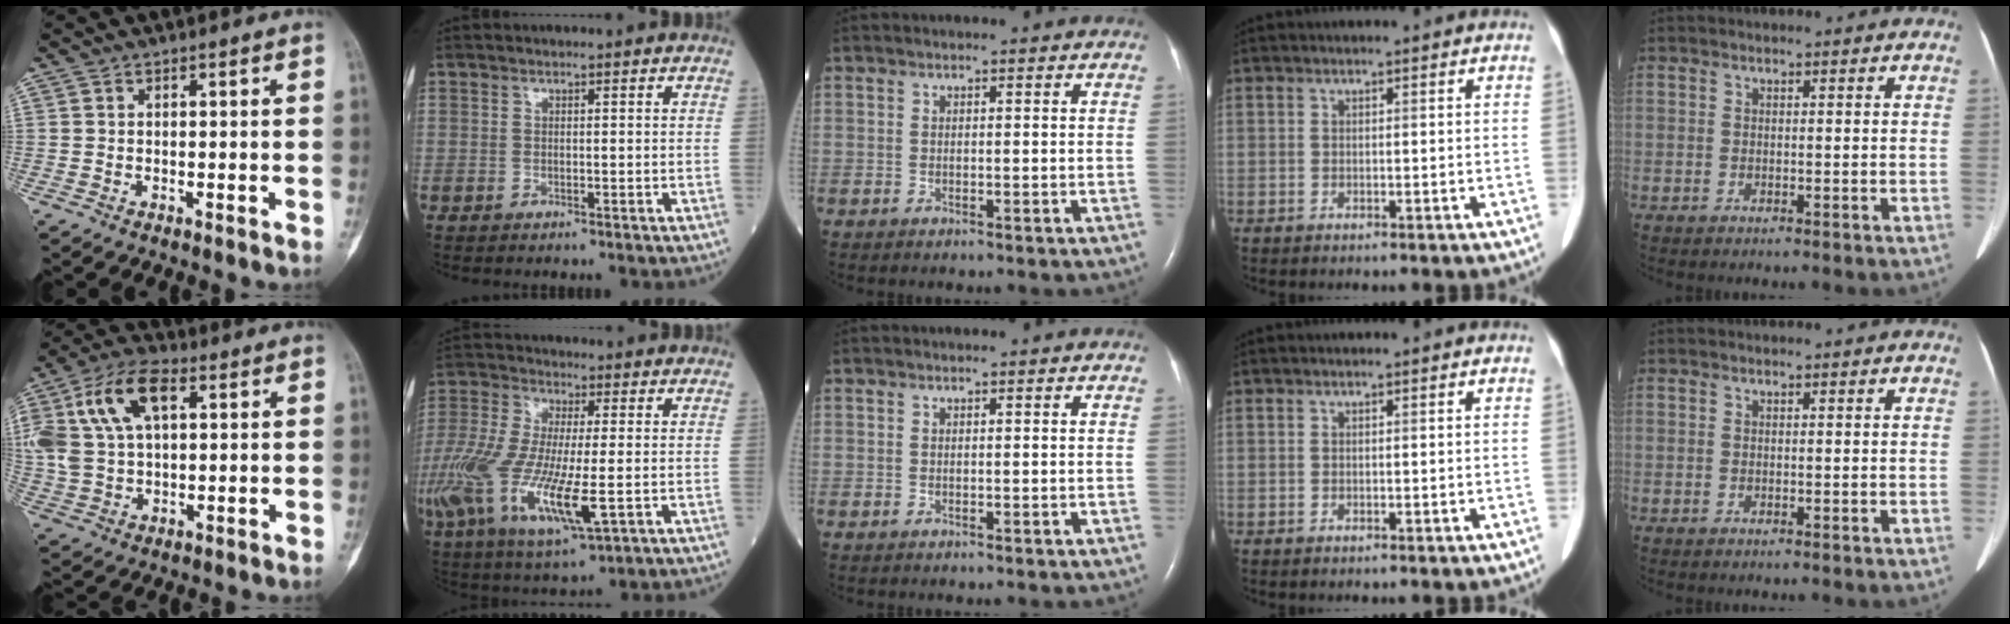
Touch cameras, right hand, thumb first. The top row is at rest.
{"thumb": {"total": 15.8, "force": [4.7, 9.0, 12.1], "torque": [-0.247, 0.020, 0.085]}, "index": {"total": 22.1, "force": [-5.7, 6.2, 20.4], "torque": [-0.496, -0.058, -0.099]}}